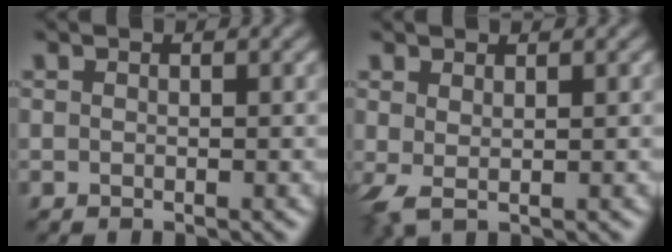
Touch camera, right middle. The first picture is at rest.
{"total": 1.6, "force": [0.5, 0.5, 1.4], "torque": [-0.035, -0.001, 0.009]}